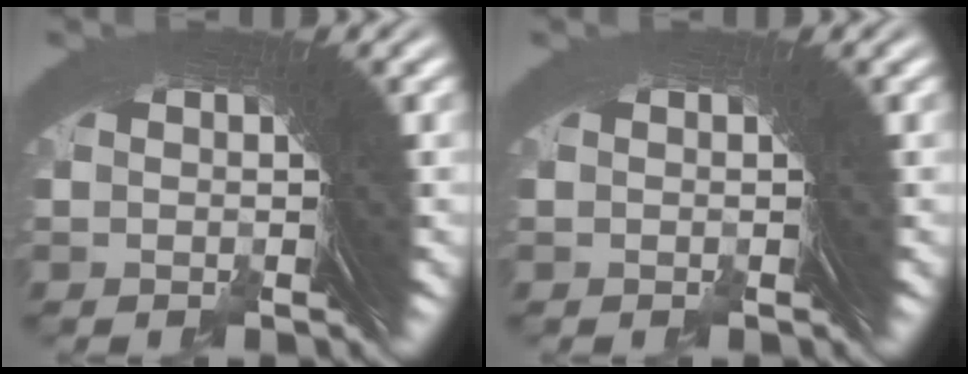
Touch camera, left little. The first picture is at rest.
{"total": 0.0}